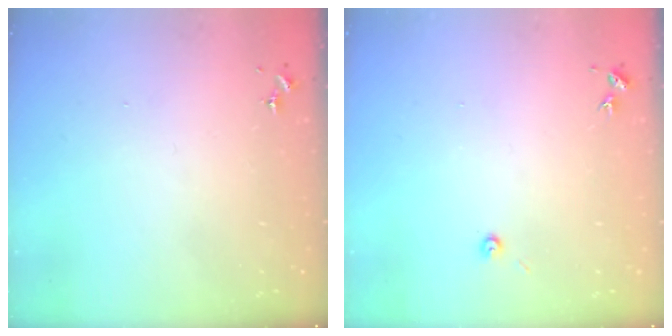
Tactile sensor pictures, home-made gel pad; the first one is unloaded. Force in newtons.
{"total": 3.0, "press": 3.0, "slide": 0.3}